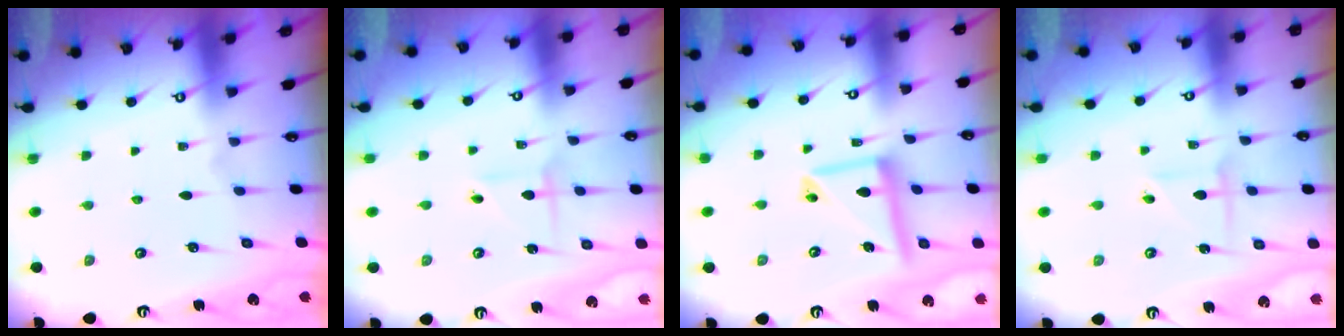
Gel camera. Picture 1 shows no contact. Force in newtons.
{"total": 2.6, "press": 2.6, "slide": 0.0}
{"total": 12.8, "press": 12.7, "slide": 1.3}
{"total": 2.8, "press": 2.8, "slide": 0.2}